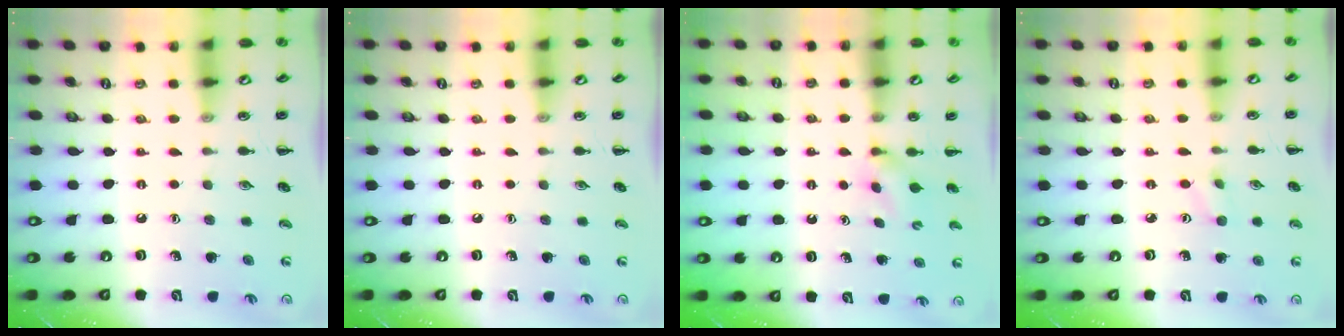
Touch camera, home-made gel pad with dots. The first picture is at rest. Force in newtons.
{"total": 0.0}
{"total": 2.9, "press": 2.8, "slide": 0.9}
{"total": 2.8, "press": 2.7, "slide": 0.9}